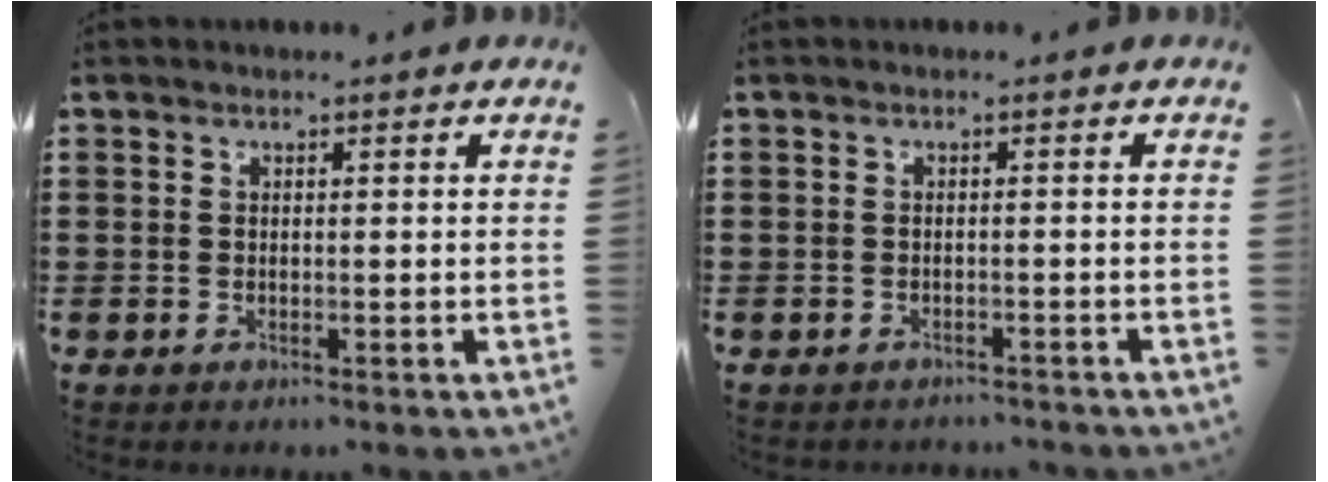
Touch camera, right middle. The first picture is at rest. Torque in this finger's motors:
{"motor_torque": [0.03, -0.03, 0.00, 0.00]}